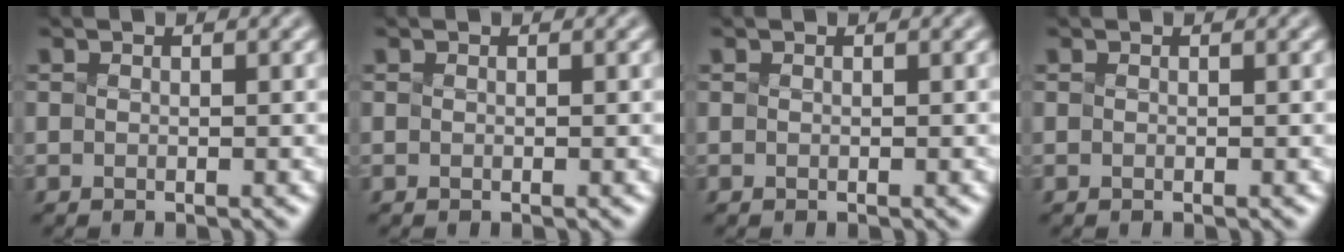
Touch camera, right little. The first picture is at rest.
{"total": 0.0}
{"total": 0.0}
{"total": 0.0}